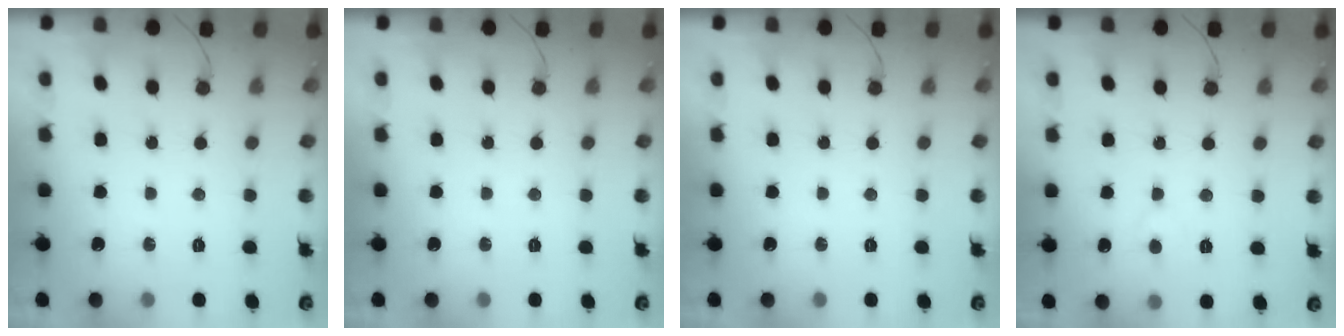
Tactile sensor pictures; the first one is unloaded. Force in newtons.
{"total": 0.0}
{"total": 0.0}
{"total": 4.2, "press": 4.2, "slide": 0.5}